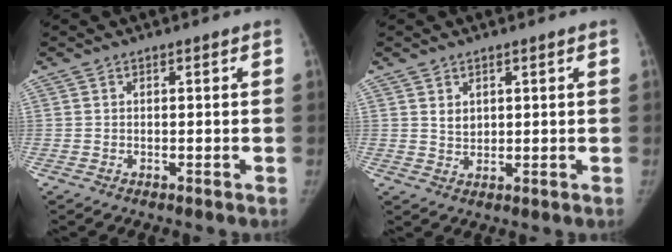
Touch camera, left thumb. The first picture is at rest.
{"total": 2.4, "force": [1.1, 1.7, 1.2], "torque": [-0.011, -0.009, 0.024]}